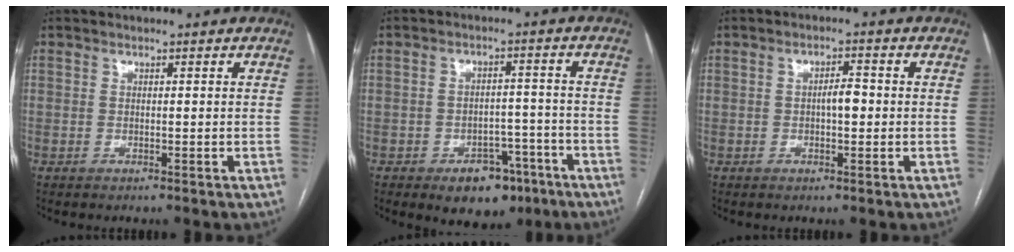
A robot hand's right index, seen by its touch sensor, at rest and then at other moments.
{"total": 8.0, "force": [-4.8, 4.9, 4.1], "torque": [-0.045, 0.016, -0.062]}
{"total": 2.8, "force": [-0.1, 1.0, 2.6], "torque": [-0.042, 0.005, 0.000]}